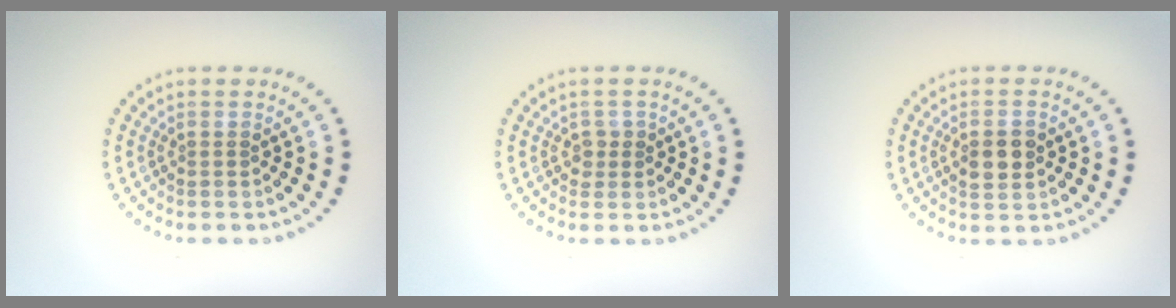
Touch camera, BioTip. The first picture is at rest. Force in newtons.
{"total": 1.4, "press": 1.2, "slide": 0.7}
{"total": 2.7, "press": 2.7, "slide": 0.2}